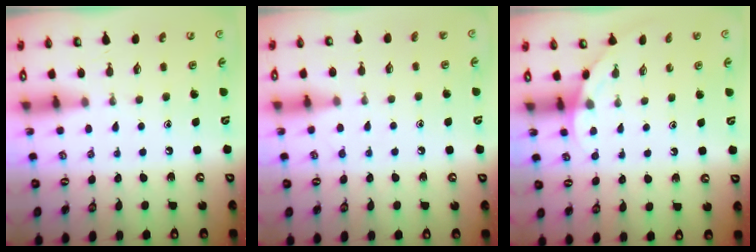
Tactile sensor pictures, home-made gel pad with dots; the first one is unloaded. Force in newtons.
{"total": 4.1, "press": 4.1, "slide": 0.4}
{"total": 2.0, "press": 2.0, "slide": 0.0}